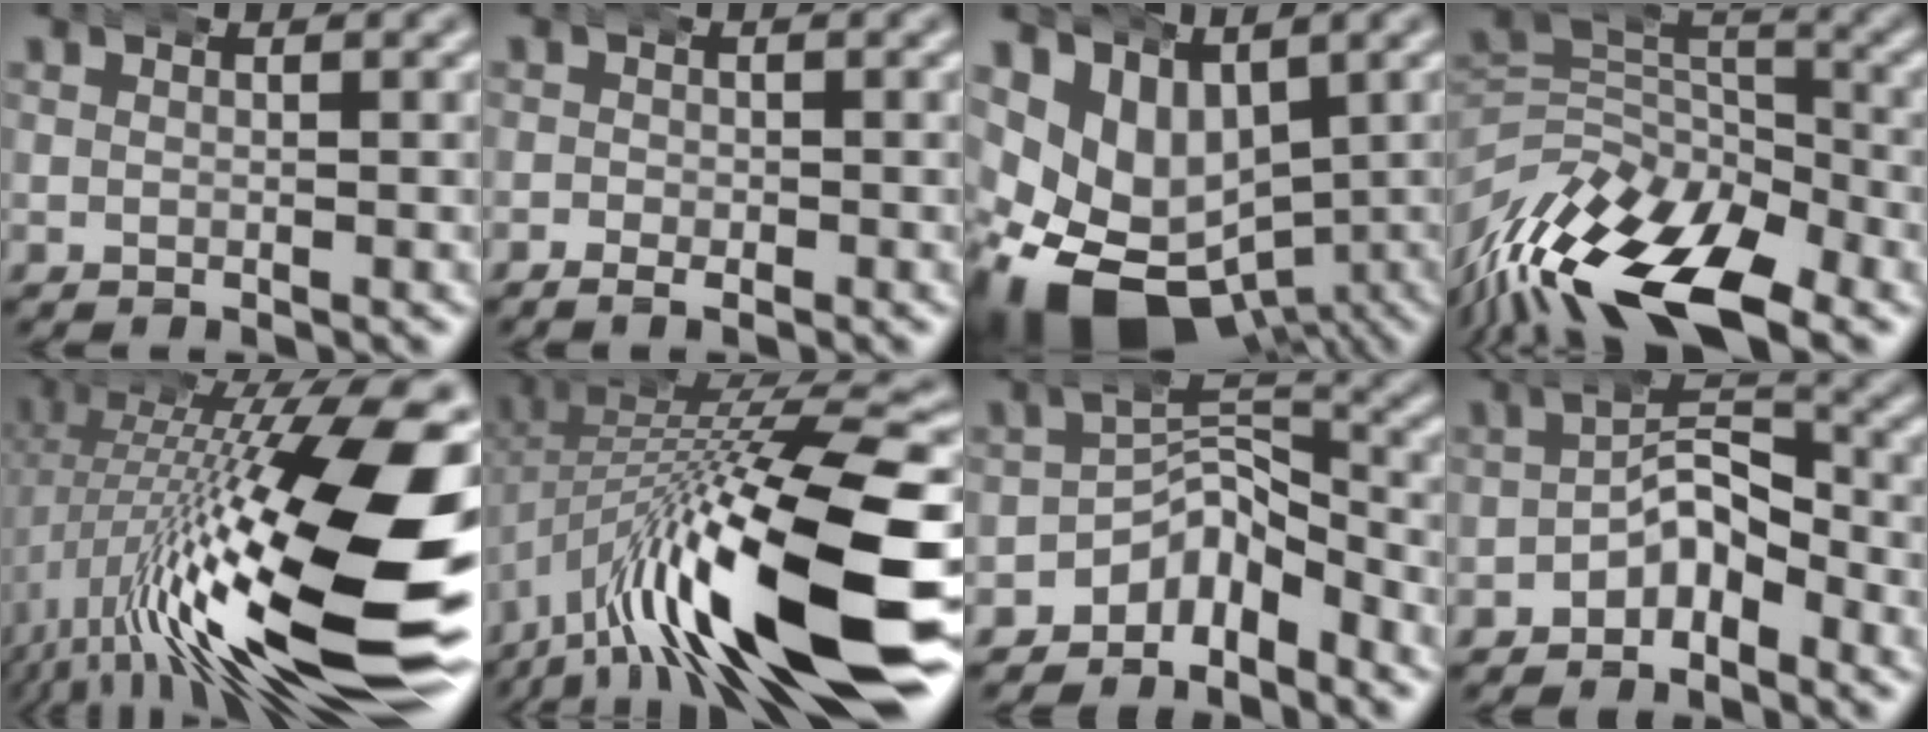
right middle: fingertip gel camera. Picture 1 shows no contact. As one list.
[{"total": 0.6, "force": [-0.5, 0.2, 0.0], "torque": [0.008, -0.002, -0.013]}, {"total": 16.2, "force": [-4.7, 12.5, 9.2], "torque": [-0.199, -0.078, -0.050]}, {"total": 10.5, "force": [-2.1, 7.4, 7.0], "torque": [-0.120, -0.028, -0.039]}, {"total": 17.3, "force": [-0.9, 6.2, 16.1], "torque": [-0.239, -0.001, -0.002]}, {"total": 15.9, "force": [-2.8, 7.2, 14.0], "torque": [-0.231, -0.017, -0.023]}, {"total": 6.6, "force": [-2.9, 4.6, 3.8], "torque": [-0.042, 0.002, -0.059]}, {"total": 4.5, "force": [-1.6, 2.8, 3.2], "torque": [-0.022, 0.008, -0.035]}]